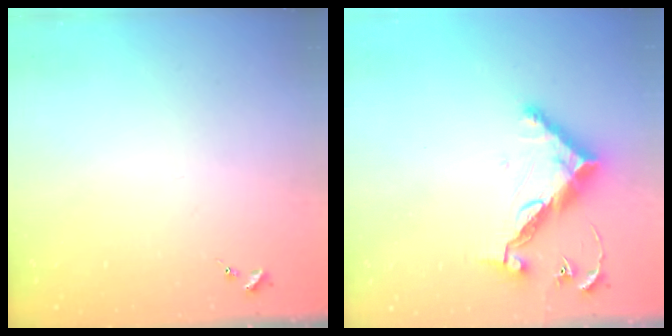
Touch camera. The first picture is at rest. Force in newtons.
{"total": 12.8, "press": 12.8, "slide": 0.5}